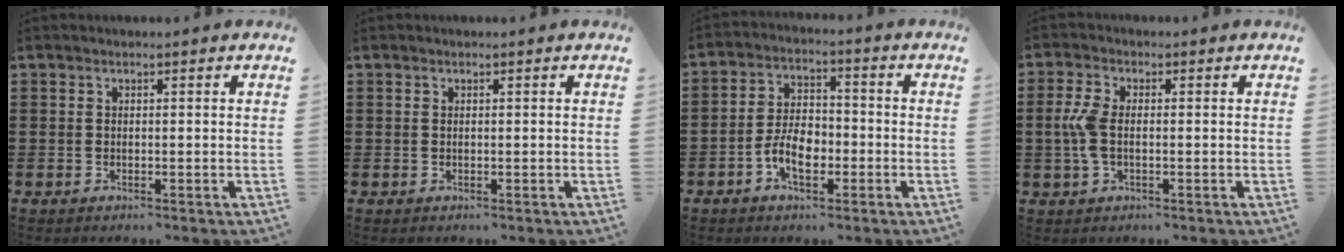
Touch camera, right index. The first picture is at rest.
{"total": 0.0}
{"total": 6.3, "force": [-2.4, 3.6, 4.6], "torque": [-0.093, 0.000, -0.050]}
{"total": 4.8, "force": [-0.4, 2.3, 4.2], "torque": [-0.114, -0.008, -0.017]}